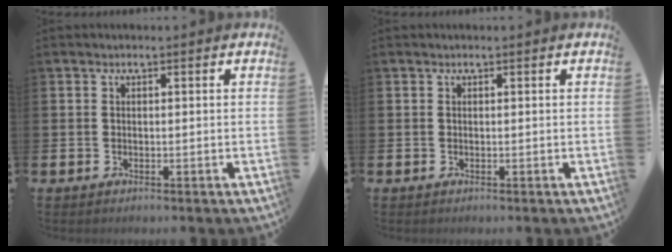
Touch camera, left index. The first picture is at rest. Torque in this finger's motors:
{"motor_torque": [0.04, 0.02, 0.02, 0.02]}